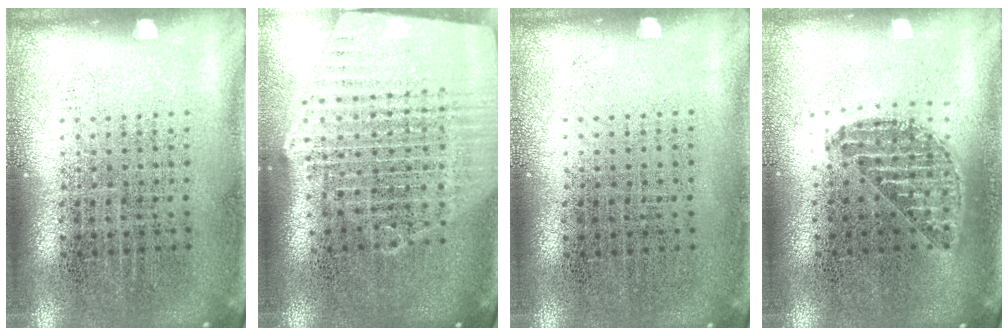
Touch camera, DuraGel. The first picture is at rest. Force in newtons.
{"total": 2.6, "press": 2.2, "slide": 1.3}
{"total": 0.0}
{"total": 1.1, "press": 1.0, "slide": 0.5}